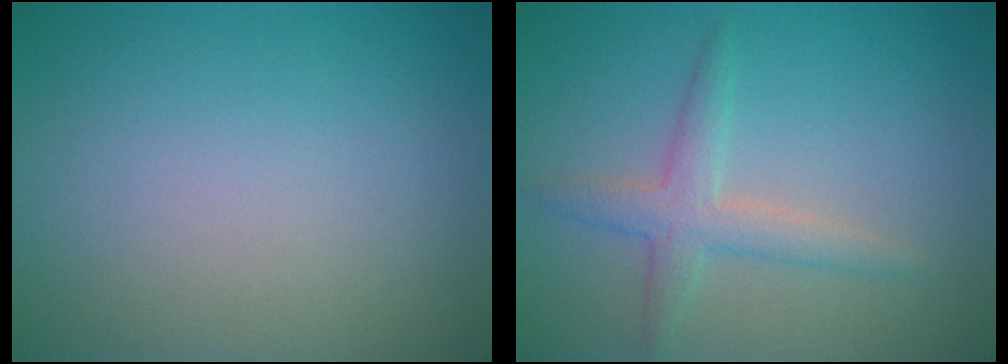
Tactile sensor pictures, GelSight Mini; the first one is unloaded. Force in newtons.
{"total": 2.8, "press": 2.8, "slide": 0.0}